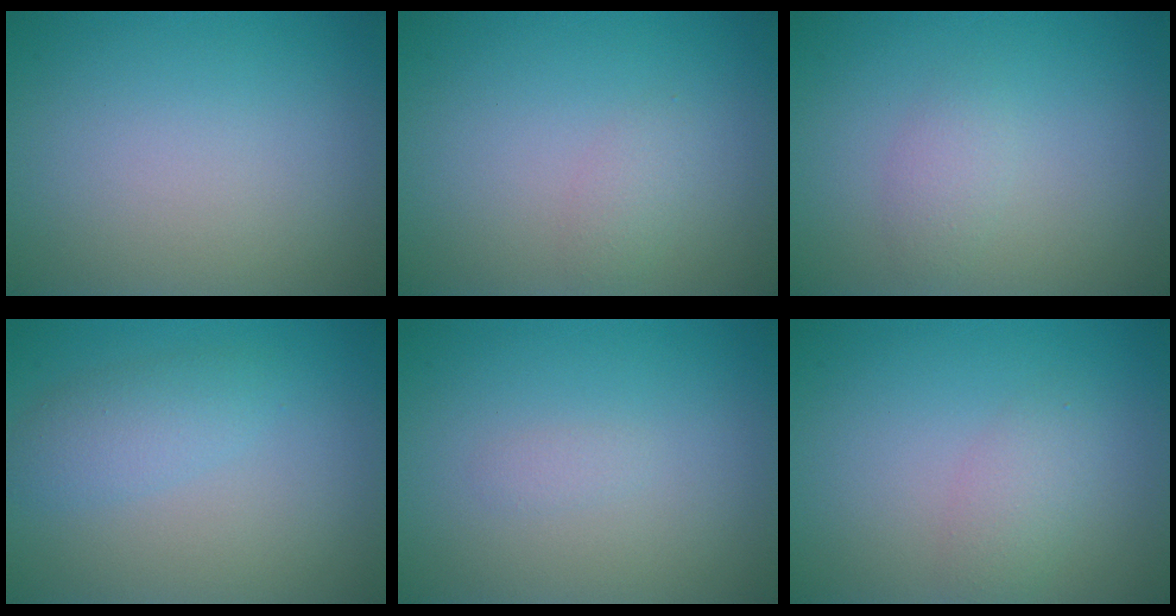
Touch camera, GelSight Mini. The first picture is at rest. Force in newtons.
{"total": 1.1, "press": 1.1, "slide": 0.1}
{"total": 1.4, "press": 1.4, "slide": 0.1}
{"total": 2.4, "press": 2.4, "slide": 0.1}
{"total": 0.5, "press": 0.5, "slide": 0.0}
{"total": 1.9, "press": 1.9, "slide": 0.1}